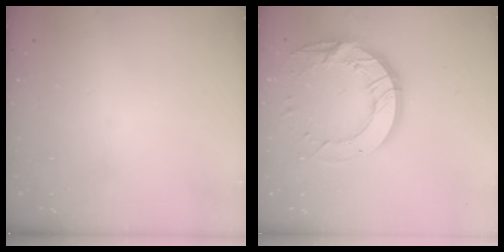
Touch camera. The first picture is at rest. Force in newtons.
{"total": 15.8, "press": 15.8, "slide": 1.1}